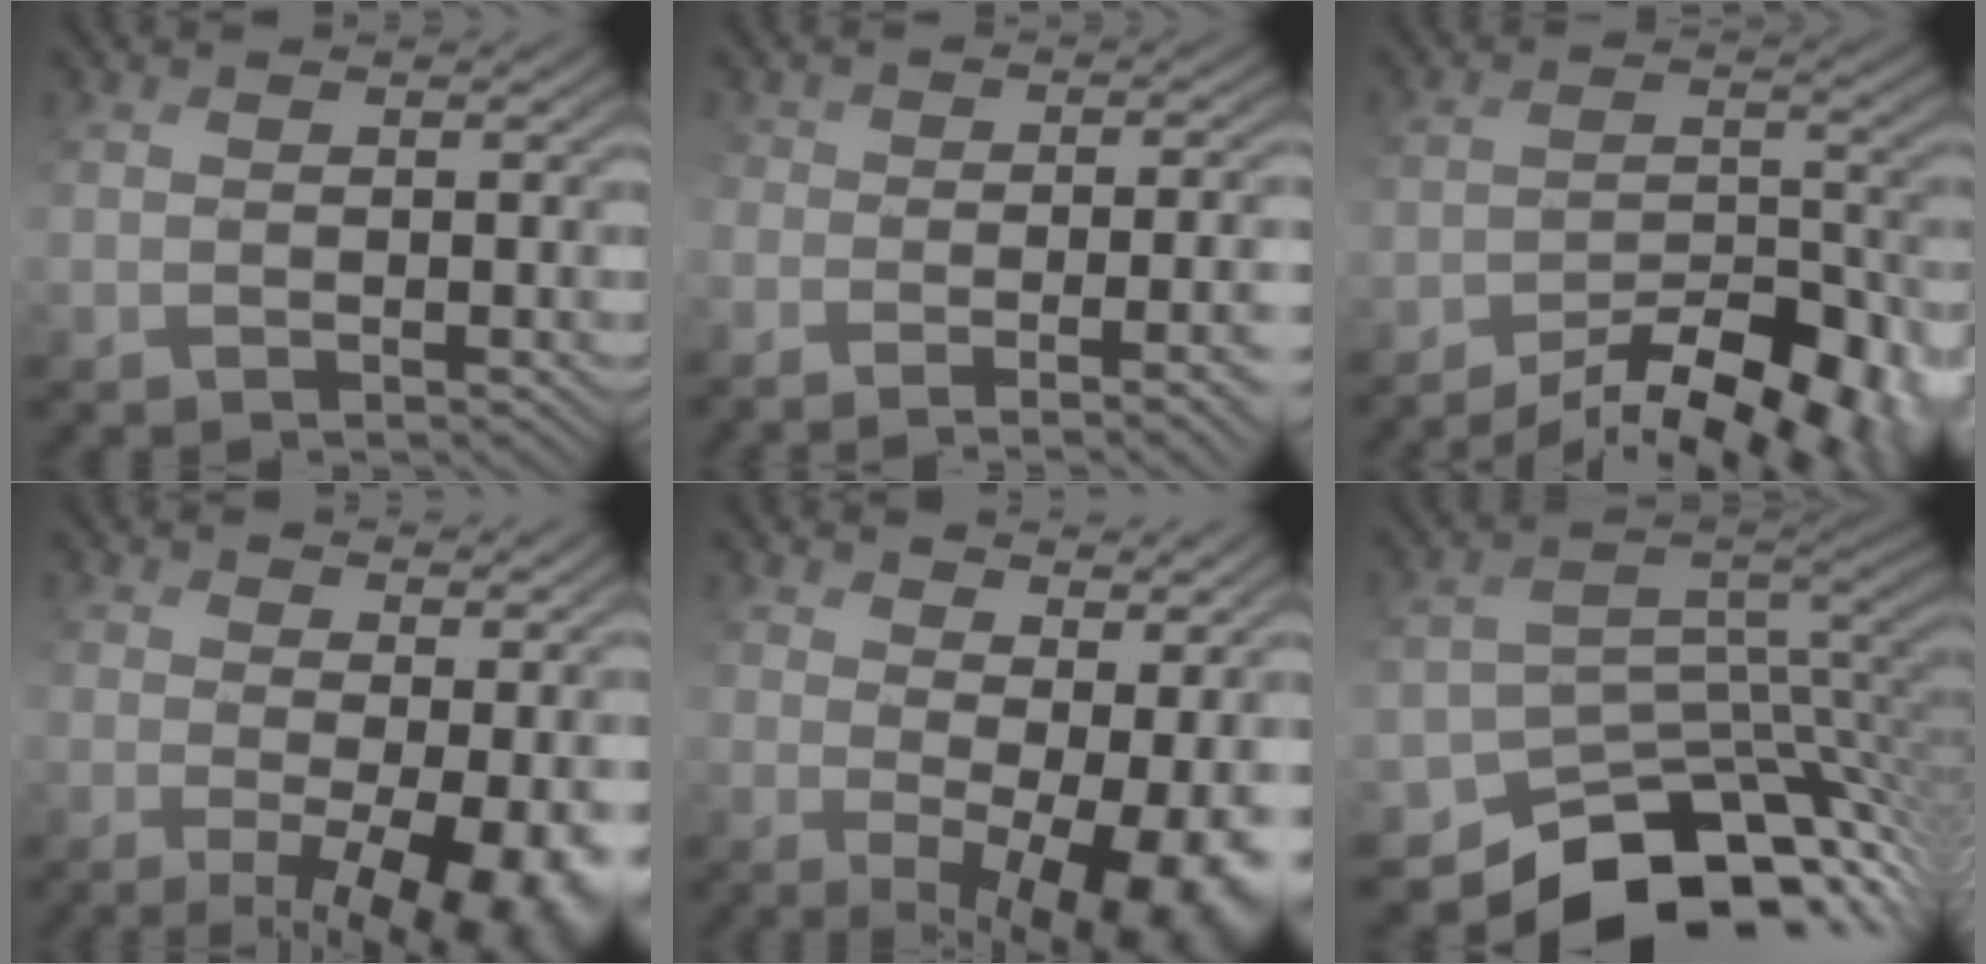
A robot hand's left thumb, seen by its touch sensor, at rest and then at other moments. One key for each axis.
{"total": 9.9, "fx": -5.1, "fy": 3.5, "fz": 7.8, "tx": -0.095, "ty": -0.006, "tz": -0.054}
{"total": 14.1, "fx": -11.5, "fy": 4.3, "fz": 6.8, "tx": -0.114, "ty": -0.016, "tz": -0.166}
{"total": 10.2, "fx": -1.2, "fy": 3.8, "fz": 9.4, "tx": -0.162, "ty": -0.014, "tz": -0.014}
{"total": 11.3, "fx": 1.6, "fy": 5.7, "fz": 9.7, "tx": -0.139, "ty": -0.022, "tz": 0.045}
{"total": 13.0, "fx": -9.3, "fy": 6.8, "fz": 6.1, "tx": -0.118, "ty": -0.016, "tz": -0.146}